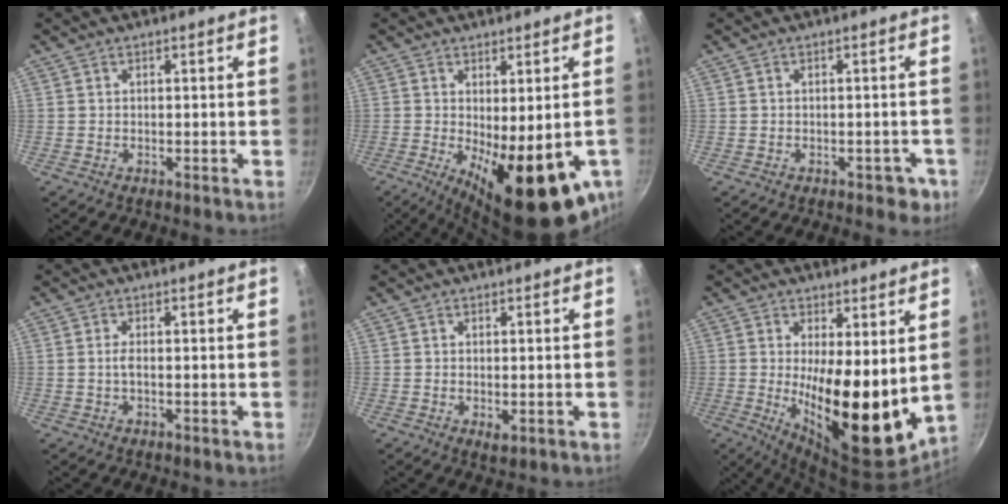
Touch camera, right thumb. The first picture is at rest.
{"total": 17.3, "force": [-4.5, 6.3, 15.5], "torque": [-0.194, -0.025, -0.045]}
{"total": 3.3, "force": [-1.5, 2.1, 2.0], "torque": [-0.003, 0.021, -0.003]}
{"total": 1.6, "force": [-0.2, 0.6, 1.5], "torque": [-0.035, 0.004, -0.007]}
{"total": 1.7, "force": [-0.2, 0.9, 1.4], "torque": [-0.022, -0.008, -0.002]}
{"total": 18.3, "force": [1.0, 7.0, 16.8], "torque": [-0.221, -0.041, 0.026]}